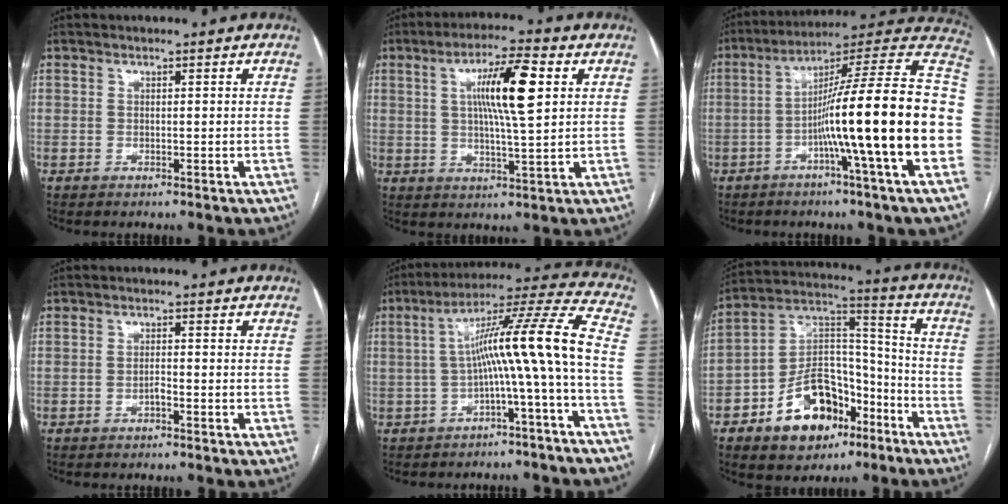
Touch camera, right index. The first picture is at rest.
{"total": 10.5, "force": [2.7, 0.9, 10.1], "torque": [-0.177, 0.007, 0.045]}
{"total": 22.7, "force": [-4.3, -1.7, 22.2], "torque": [-0.266, 0.018, -0.088]}
{"total": 1.2, "force": [-0.7, 0.2, 0.9], "torque": [-0.016, 0.002, -0.013]}
{"total": 13.2, "force": [-2.4, -1.7, 12.9], "torque": [-0.192, 0.035, -0.041]}
{"total": 15.8, "force": [-8.4, 9.2, 9.7], "torque": [-0.167, 0.032, -0.132]}